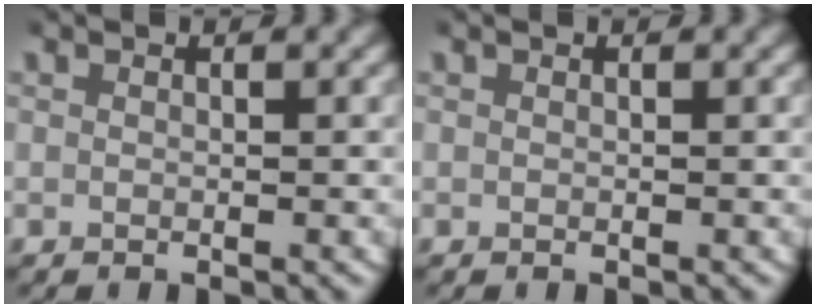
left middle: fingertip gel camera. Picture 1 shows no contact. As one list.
[{"total": 0.0}]